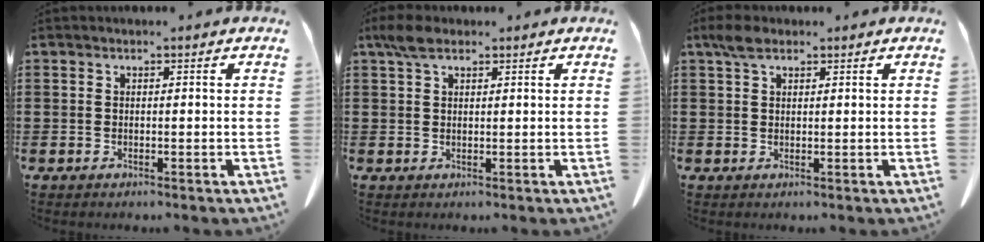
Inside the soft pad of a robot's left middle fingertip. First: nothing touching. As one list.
[{"total": 3.2, "force": [2.1, 1.5, 1.7], "torque": [-0.041, 0.006, 0.041]}, {"total": 2.8, "force": [1.9, 1.4, 1.5], "torque": [-0.036, 0.005, 0.035]}]